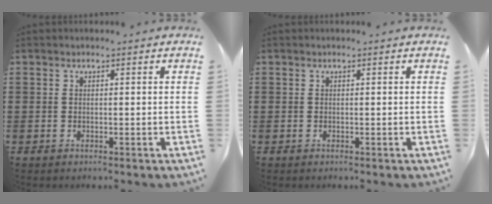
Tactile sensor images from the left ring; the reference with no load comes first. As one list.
[{"total": 0.0}]